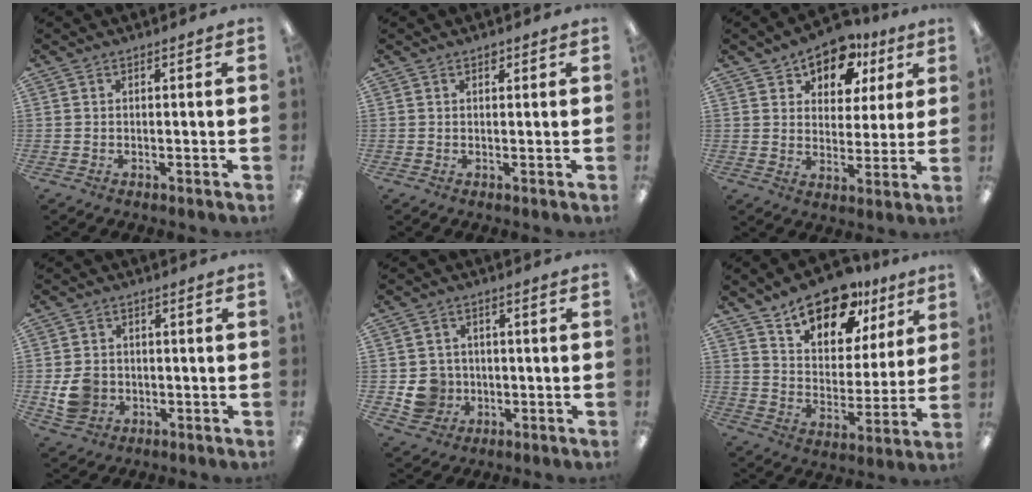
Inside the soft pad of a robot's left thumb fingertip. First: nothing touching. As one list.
[{"total": 1.7, "force": [1.1, 1.0, 0.9], "torque": [-0.002, -0.003, 0.015]}, {"total": 10.5, "force": [7.5, 6.2, 3.9], "torque": [-0.064, -0.041, 0.135]}, {"total": 6.5, "force": [-1.1, 5.7, 3.0], "torque": [-0.049, 0.008, -0.017]}, {"total": 7.2, "force": [-1.3, 6.8, 2.1], "torque": [-0.043, 0.012, -0.016]}, {"total": 16.0, "force": [11.8, 7.9, 7.4], "torque": [-0.114, -0.070, 0.208]}]